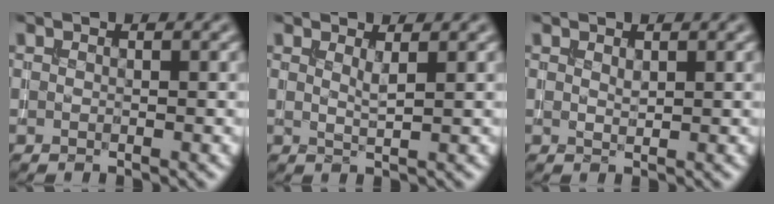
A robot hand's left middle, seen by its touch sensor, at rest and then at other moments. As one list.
[{"total": 1.2, "force": [0.7, 0.2, 1.0], "torque": [-0.016, -0.003, 0.011]}, {"total": 0.7, "force": [0.5, 0.2, 0.4], "torque": [-0.012, -0.003, 0.010]}]